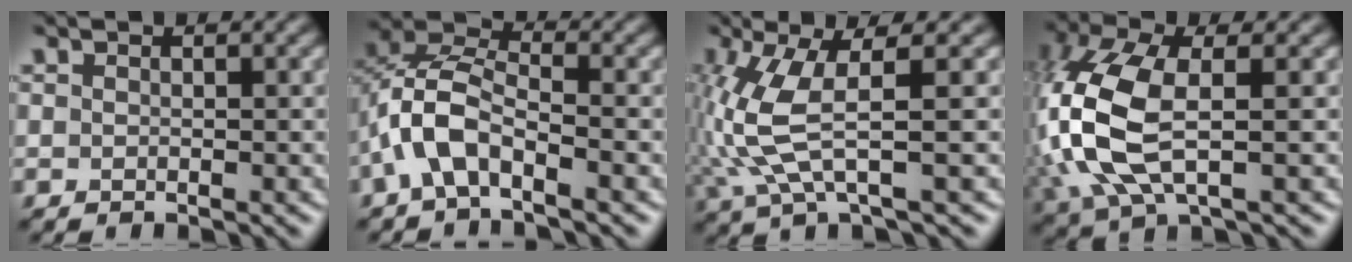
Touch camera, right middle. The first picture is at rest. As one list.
[{"total": 5.7, "force": [-2.5, 2.8, 4.4], "torque": [-0.096, 0.013, -0.054]}, {"total": 6.0, "force": [0.3, 1.5, 5.8], "torque": [-0.152, -0.002, 0.014]}, {"total": 9.3, "force": [0.0, 4.3, 8.2], "torque": [-0.212, 0.000, -0.002]}]